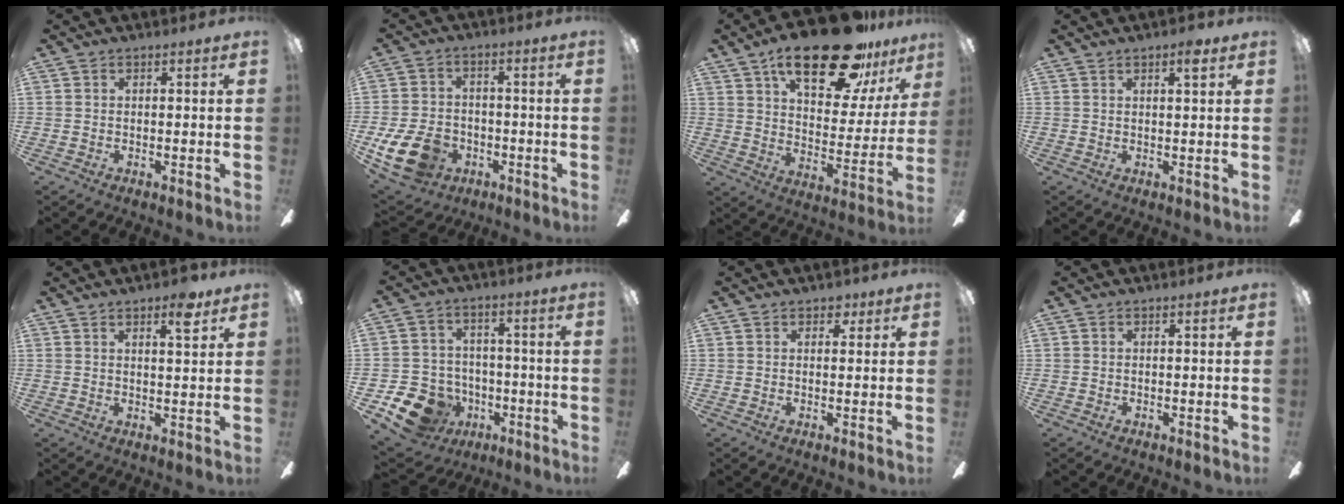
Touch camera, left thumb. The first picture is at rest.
{"total": 13.3, "force": [-5.7, 9.2, 7.7], "torque": [-0.167, 0.032, -0.101]}
{"total": 25.4, "force": [17.5, 9.4, 15.9], "torque": [-0.240, -0.100, 0.289]}
{"total": 2.9, "force": [2.0, 0.5, 2.1], "torque": [-0.031, -0.006, 0.030]}
{"total": 4.4, "force": [2.8, 0.8, 3.3], "torque": [-0.048, -0.007, 0.043]}
{"total": 12.1, "force": [-6.5, 9.3, 4.4], "torque": [-0.099, 0.050, -0.109]}
{"total": 2.4, "force": [1.6, 1.6, 0.9], "torque": [-0.003, -0.002, 0.027]}
{"total": 0.0}